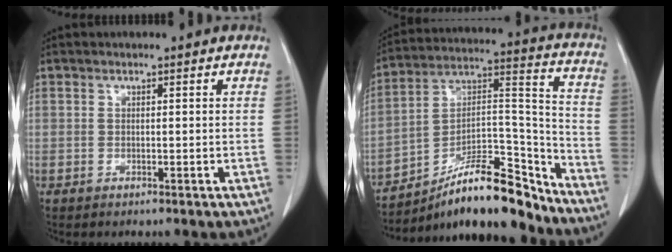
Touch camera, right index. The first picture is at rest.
{"total": 19.1, "force": [-15.7, 4.2, 10.1], "torque": [-0.163, 0.039, -0.262]}